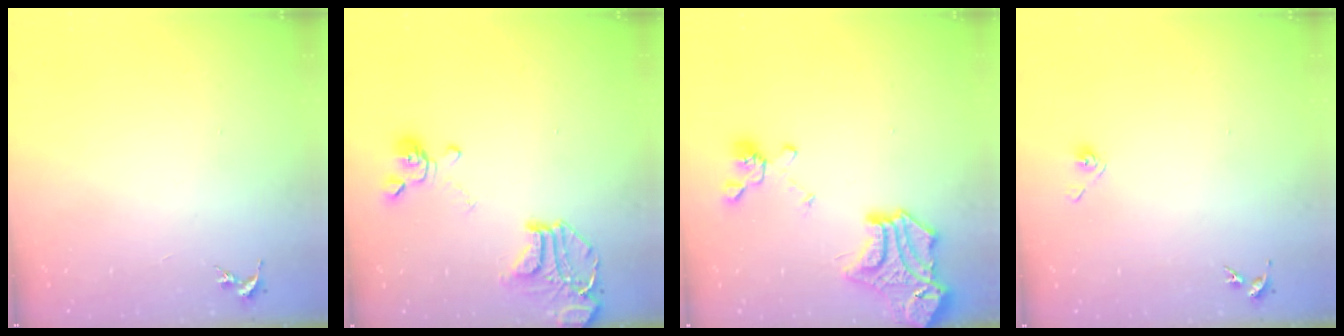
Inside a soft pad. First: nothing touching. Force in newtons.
{"total": 16.7, "press": 16.5, "slide": 2.0}
{"total": 20.9, "press": 20.7, "slide": 2.1}
{"total": 4.0, "press": 3.6, "slide": 1.9}